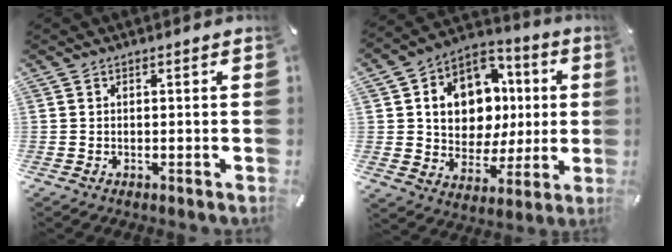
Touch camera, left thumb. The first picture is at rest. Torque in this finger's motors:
{"motor_torque": [1.56, 2.80, 1.34, -1.04, 0.32]}